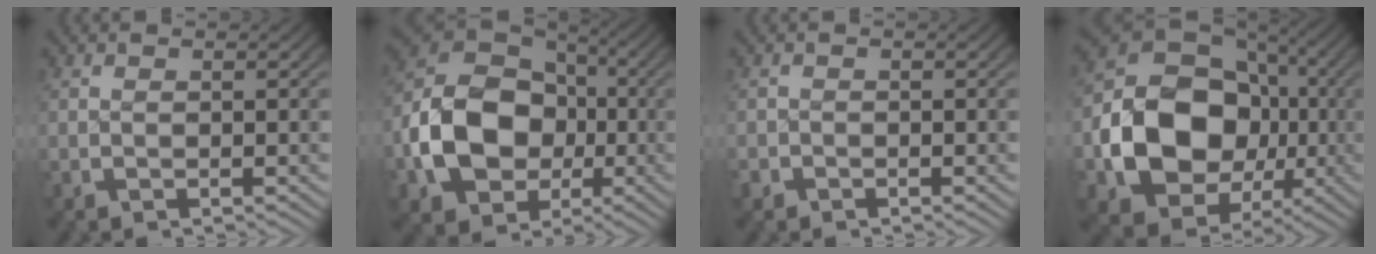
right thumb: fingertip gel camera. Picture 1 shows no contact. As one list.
[{"total": 14.4, "force": [-1.6, 11.0, 9.2], "torque": [-0.220, -0.042, -0.011]}, {"total": 1.2, "force": [-0.8, 0.9, -0.1], "torque": [-0.001, -0.002, -0.018]}, {"total": 17.6, "force": [-2.2, 13.1, 11.7], "torque": [-0.261, -0.071, -0.009]}]